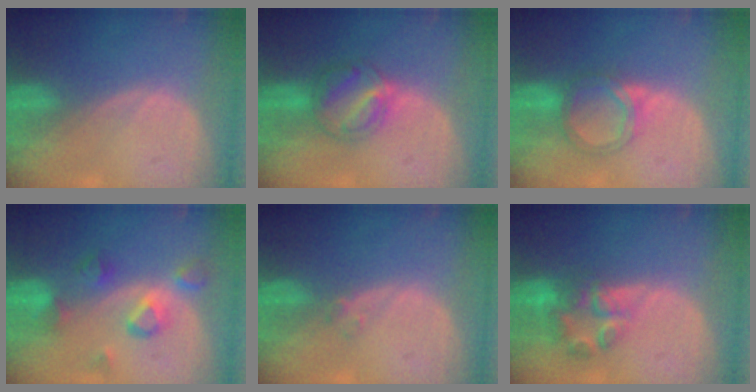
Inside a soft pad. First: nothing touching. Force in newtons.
{"total": 5.8, "press": 5.8, "slide": 0.6}
{"total": 5.3, "press": 5.0, "slide": 1.9}
{"total": 5.8, "press": 5.7, "slide": 0.6}
{"total": 1.0, "press": 1.0, "slide": 0.2}
{"total": 6.9, "press": 6.0, "slide": 3.4}